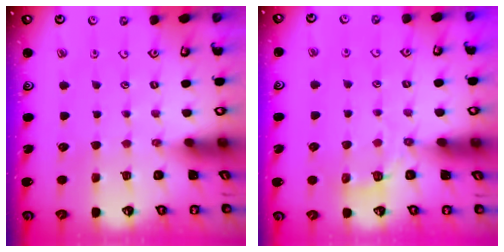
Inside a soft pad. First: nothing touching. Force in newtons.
{"total": 3.6, "press": 2.8, "slide": 2.1}